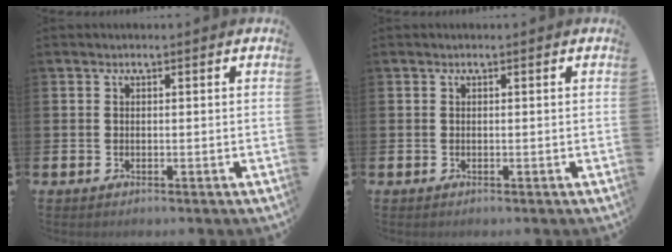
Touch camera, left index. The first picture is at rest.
{"total": 0.0}